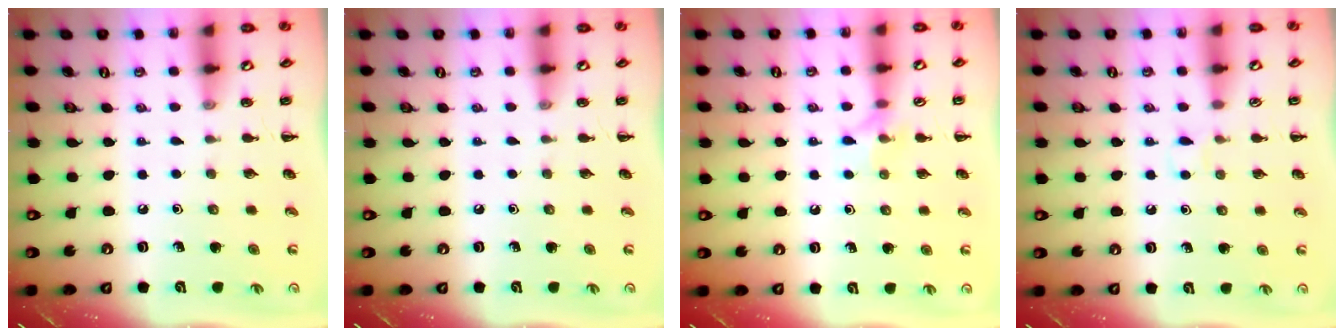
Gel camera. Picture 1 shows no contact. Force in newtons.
{"total": 0.0}
{"total": 6.4, "press": 6.4, "slide": 0.9}
{"total": 3.2, "press": 2.9, "slide": 1.3}